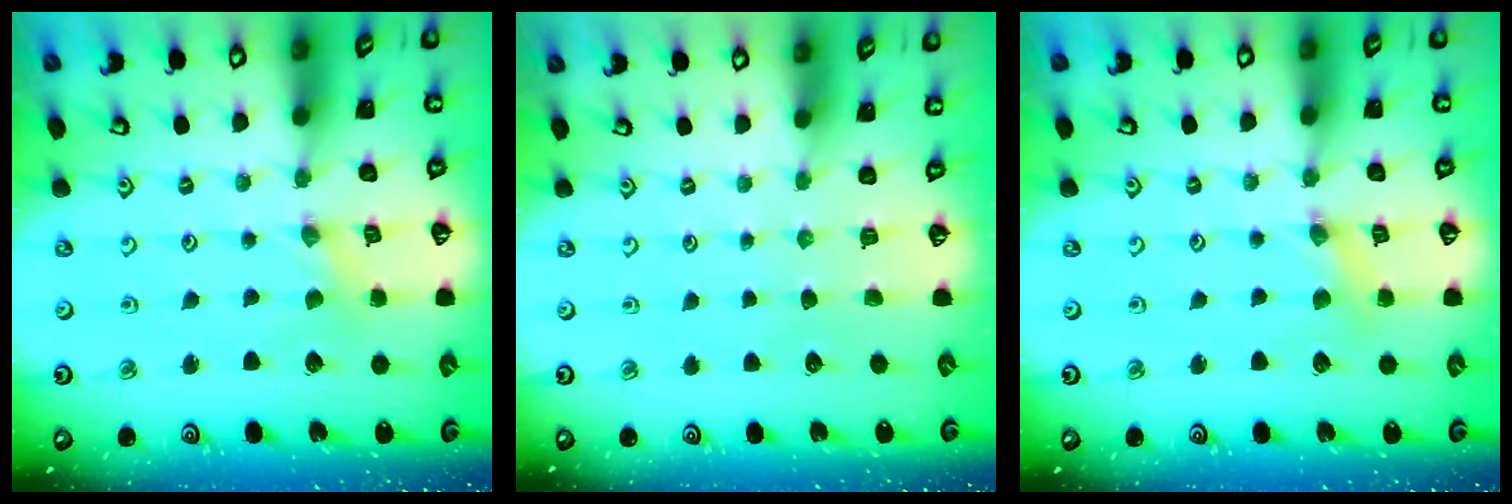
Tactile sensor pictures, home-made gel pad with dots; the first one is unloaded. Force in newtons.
{"total": 0.0}
{"total": 2.3, "press": 2.3, "slide": 0.3}